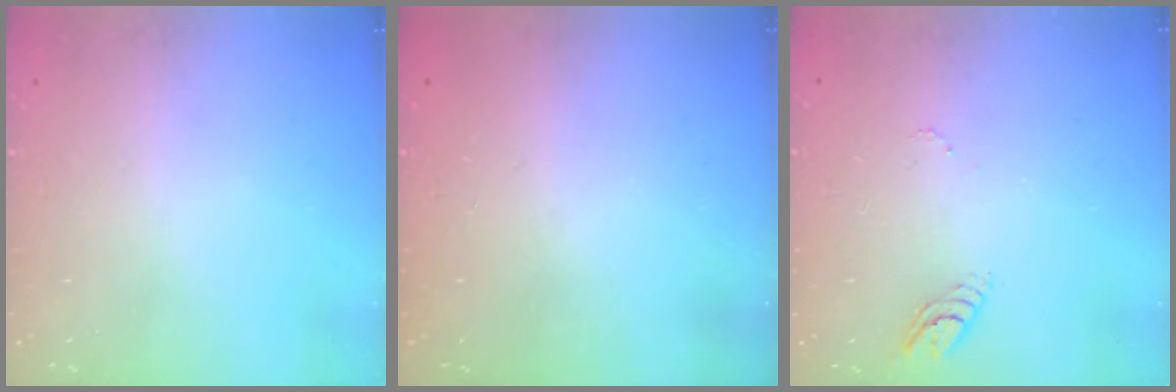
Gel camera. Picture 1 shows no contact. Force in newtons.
{"total": 0.0}
{"total": 3.2, "press": 3.2, "slide": 0.4}